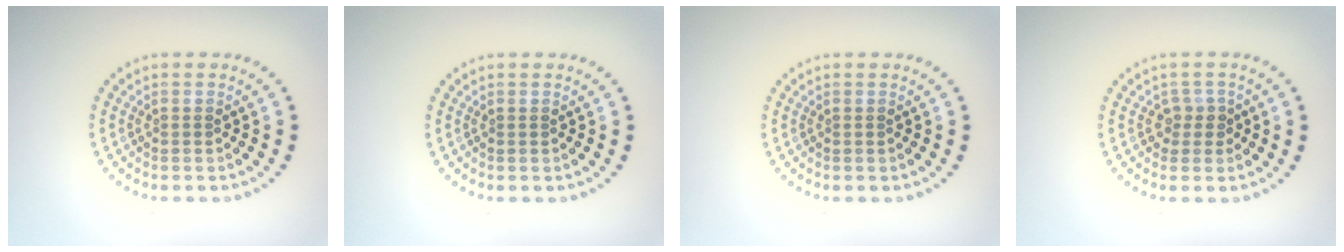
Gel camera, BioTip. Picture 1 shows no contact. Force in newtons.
{"total": 0.0}
{"total": 0.0}
{"total": 1.6, "press": 1.2, "slide": 1.1}